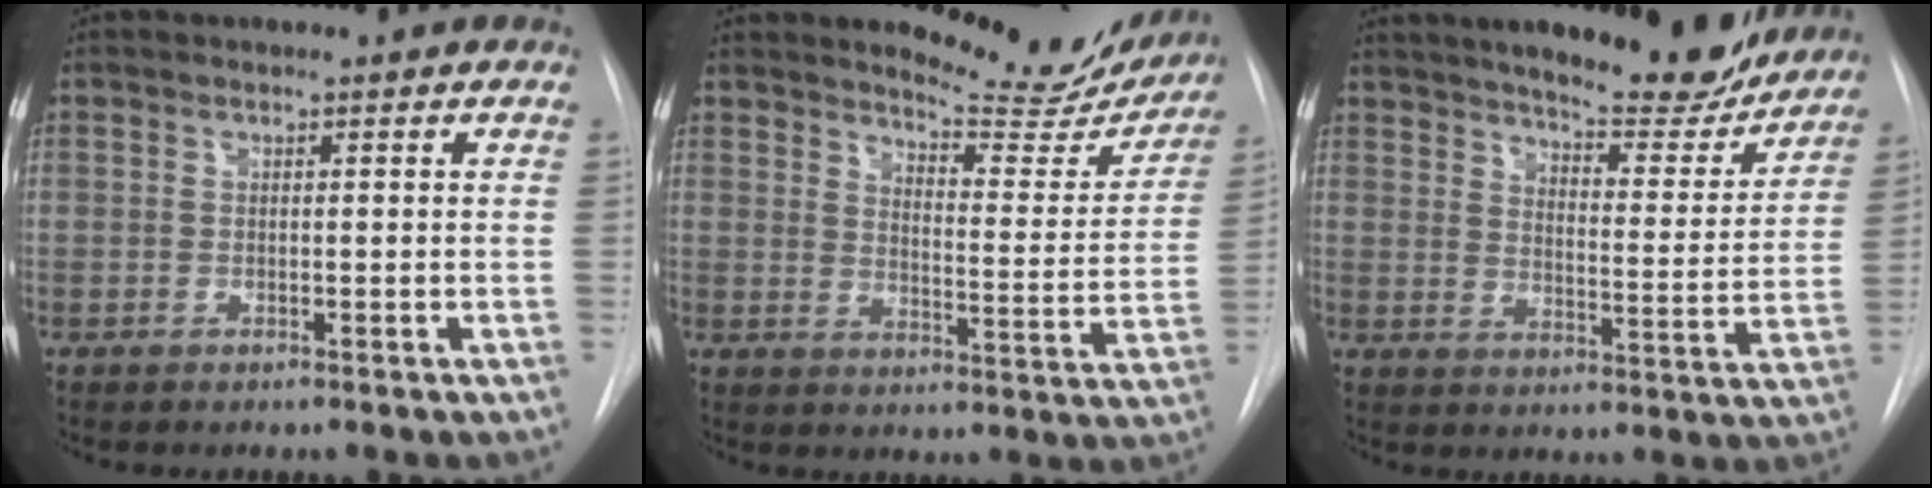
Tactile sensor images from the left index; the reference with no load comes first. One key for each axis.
{"total": 15.4, "fx": 14.7, "fy": 3.1, "fz": 3.5, "tx": -0.033, "ty": -0.068, "tz": 0.171}
{"total": 18.6, "fx": 16.5, "fy": 3.7, "fz": 7.7, "tx": -0.108, "ty": -0.027, "tz": 0.215}